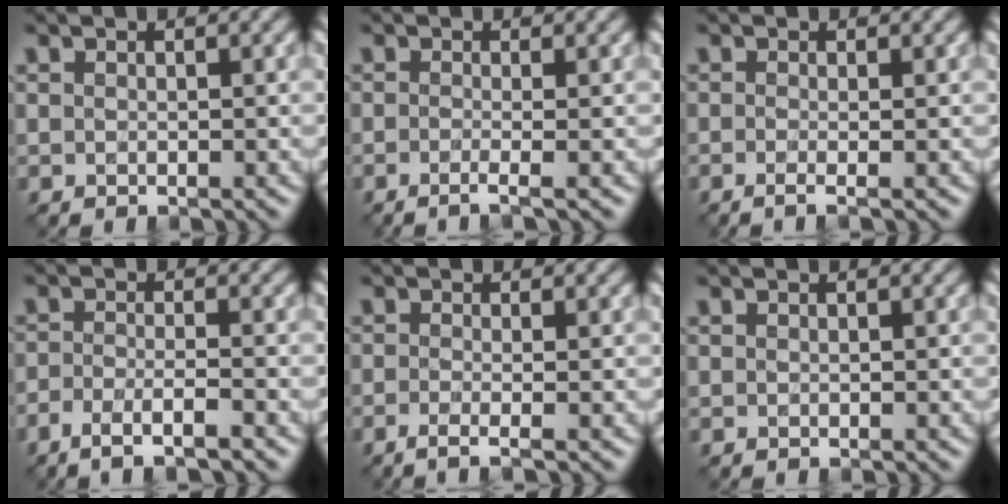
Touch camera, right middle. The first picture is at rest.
{"total": 2.2, "force": [-0.7, 0.7, 1.9], "torque": [-0.017, -0.007, -0.024]}
{"total": 2.0, "force": [-0.4, 0.8, 1.8], "torque": [-0.018, -0.009, -0.020]}
{"total": 3.4, "force": [-2.3, 0.6, 2.4], "torque": [-0.046, -0.004, -0.051]}
{"total": 2.3, "force": [-0.9, 0.8, 2.0], "torque": [-0.023, -0.009, -0.028]}
{"total": 0.0}